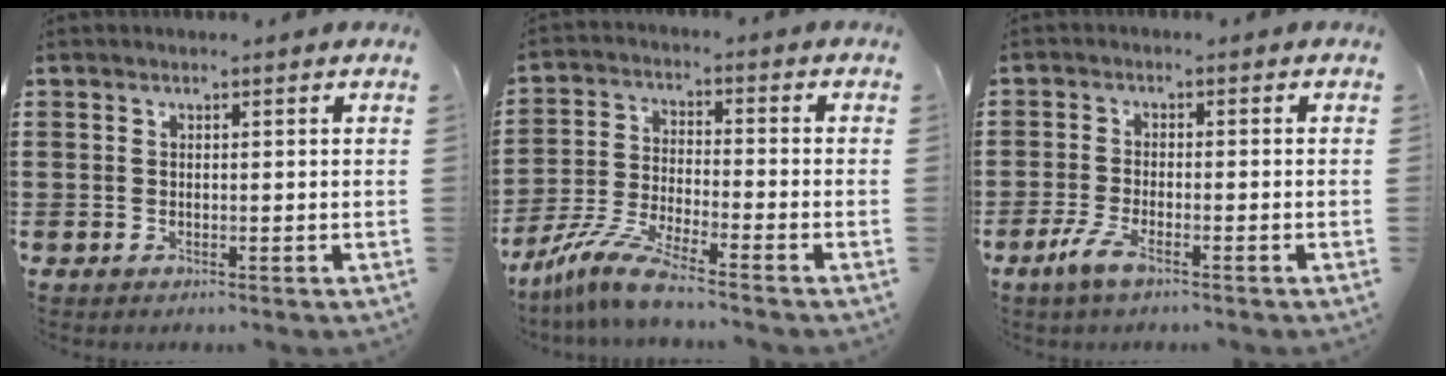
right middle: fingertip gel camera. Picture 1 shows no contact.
{"total": 7.7, "force": [-6.6, 0.2, 3.9], "torque": [-0.092, -0.009, -0.132]}
{"total": 3.7, "force": [-2.3, 0.6, 2.9], "torque": [-0.076, -0.012, -0.048]}